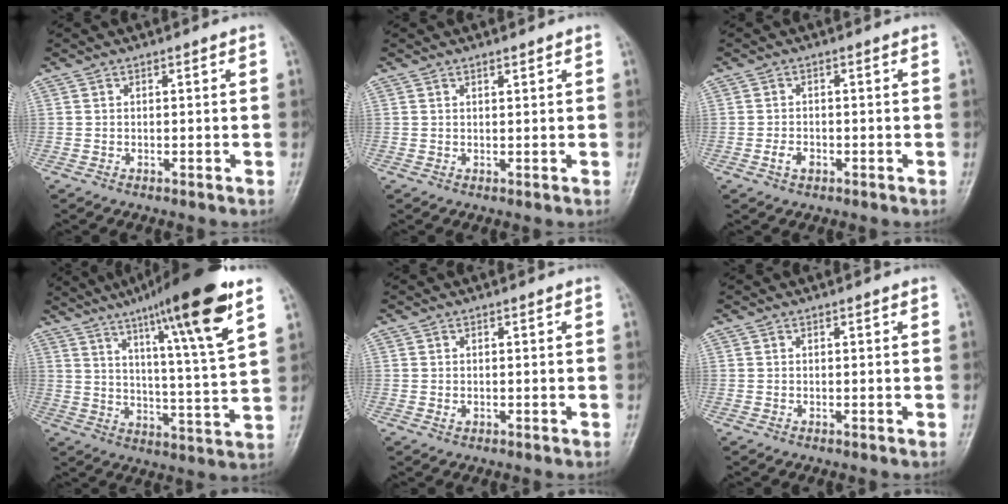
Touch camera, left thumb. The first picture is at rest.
{"total": 1.1, "force": [0.9, 0.2, 0.6], "torque": [-0.010, -0.005, 0.015]}
{"total": 2.3, "force": [-0.9, 1.5, 1.4], "torque": [-0.025, 0.005, -0.017]}
{"total": 20.6, "force": [12.0, 1.6, 16.7], "torque": [-0.241, -0.047, 0.183]}
{"total": 1.0, "force": [0.1, 0.7, 0.8], "torque": [-0.008, 0.000, 0.004]}
{"total": 0.0}